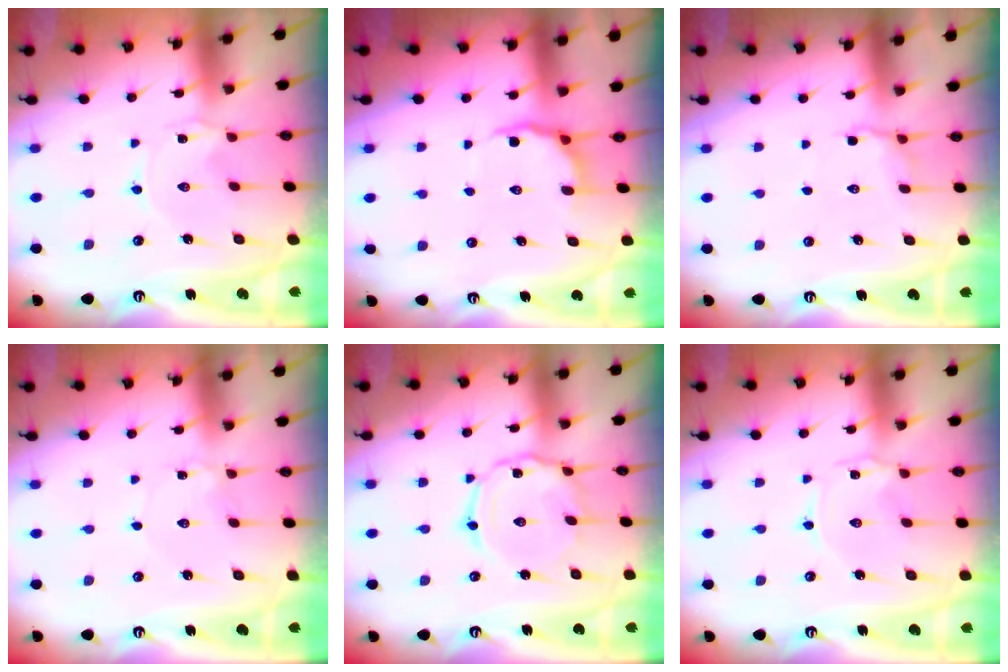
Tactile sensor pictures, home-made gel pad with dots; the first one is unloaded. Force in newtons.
{"total": 5.1, "press": 4.6, "slide": 2.2}
{"total": 6.3, "press": 5.9, "slide": 2.2}
{"total": 1.2, "press": 1.1, "slide": 0.1}
{"total": 8.3, "press": 8.2, "slide": 0.4}
{"total": 1.3, "press": 1.3, "slide": 0.2}